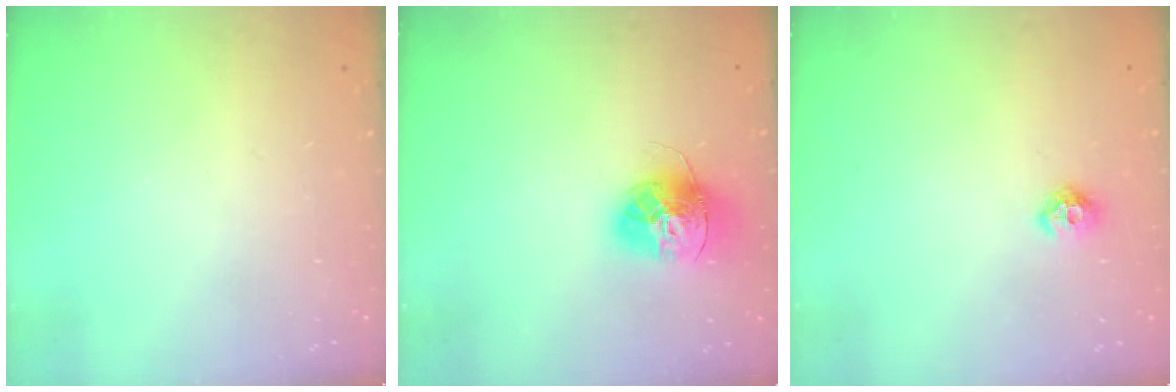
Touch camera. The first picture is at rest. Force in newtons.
{"total": 14.8, "press": 14.7, "slide": 1.4}
{"total": 6.5, "press": 6.5, "slide": 0.7}